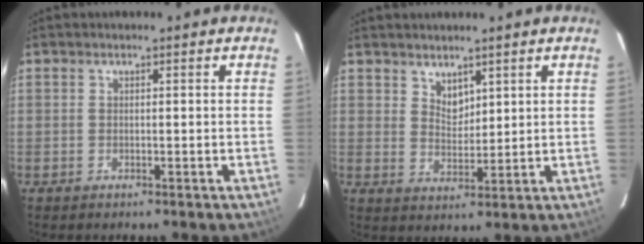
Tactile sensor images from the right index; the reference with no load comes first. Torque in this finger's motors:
{"motor_torque": [0.18, 0.25, 0.04, 0.01]}